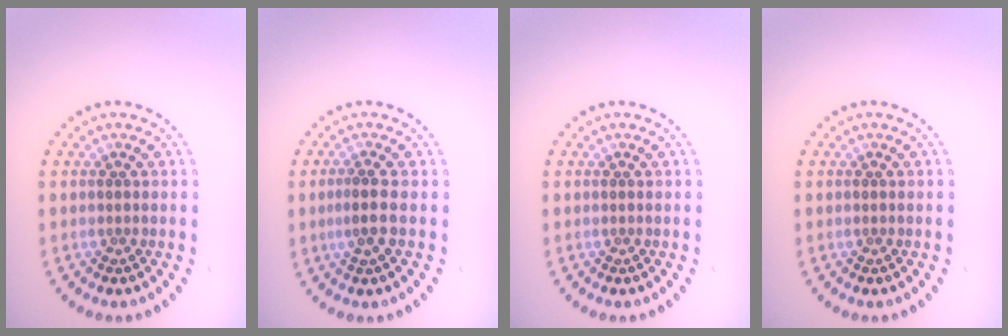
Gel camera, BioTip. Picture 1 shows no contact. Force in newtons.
{"total": 1.9, "press": 1.6, "slide": 0.9}
{"total": 0.0}
{"total": 0.0}